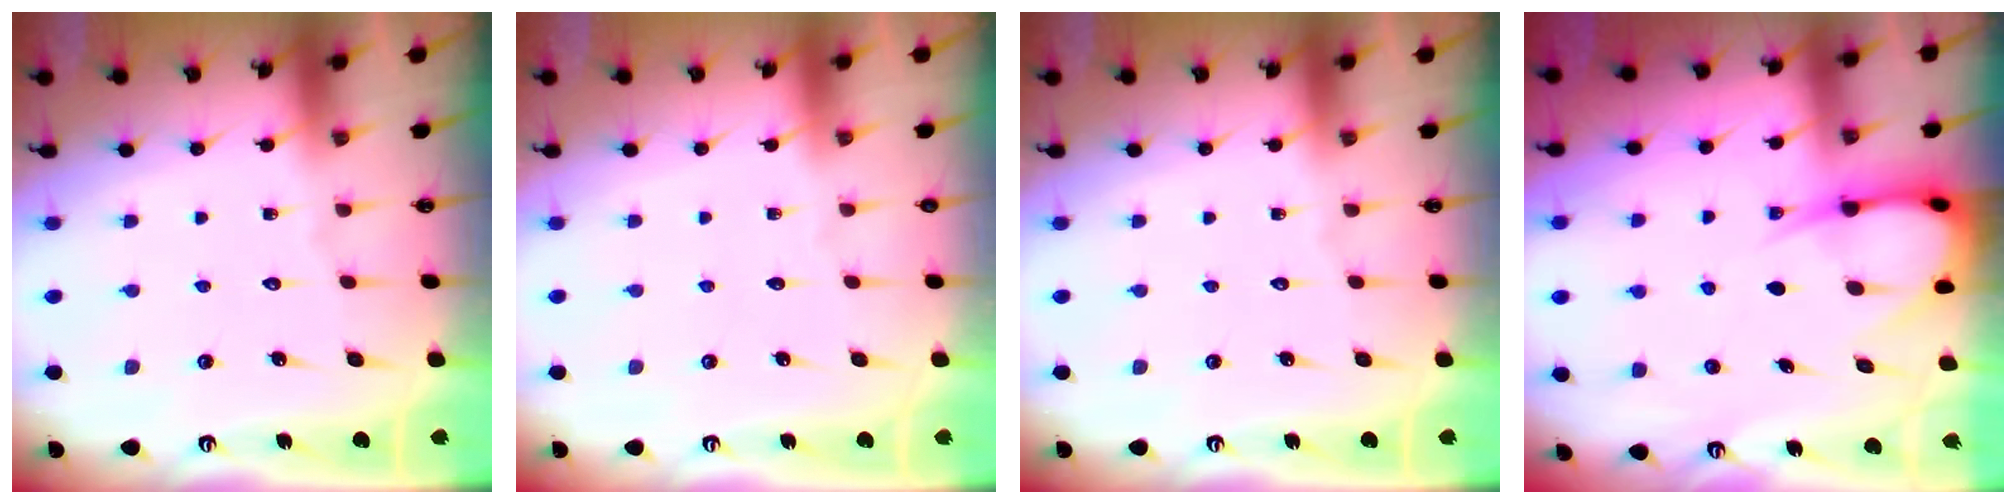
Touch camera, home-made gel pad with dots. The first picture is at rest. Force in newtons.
{"total": 0.0}
{"total": 0.0}
{"total": 8.2, "press": 8.2, "slide": 0.9}